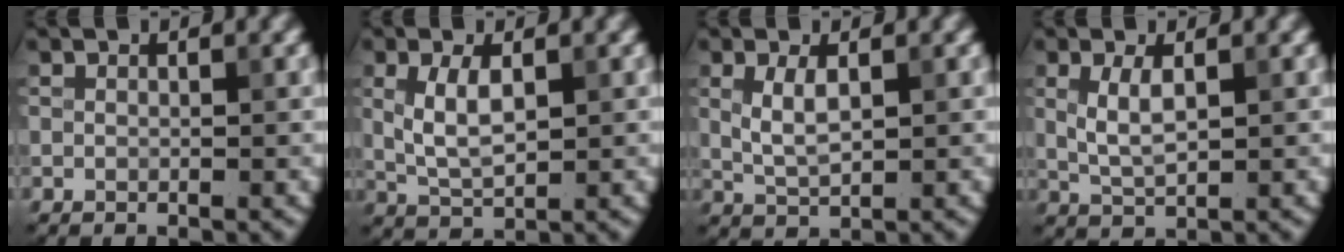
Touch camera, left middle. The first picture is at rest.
{"total": 3.5, "force": [0.6, 1.6, 3.0], "torque": [-0.067, -0.001, 0.015]}
{"total": 2.5, "force": [0.6, 1.0, 2.2], "torque": [-0.049, 0.000, 0.016]}
{"total": 2.6, "force": [0.6, 1.0, 2.3], "torque": [-0.052, 0.000, 0.015]}